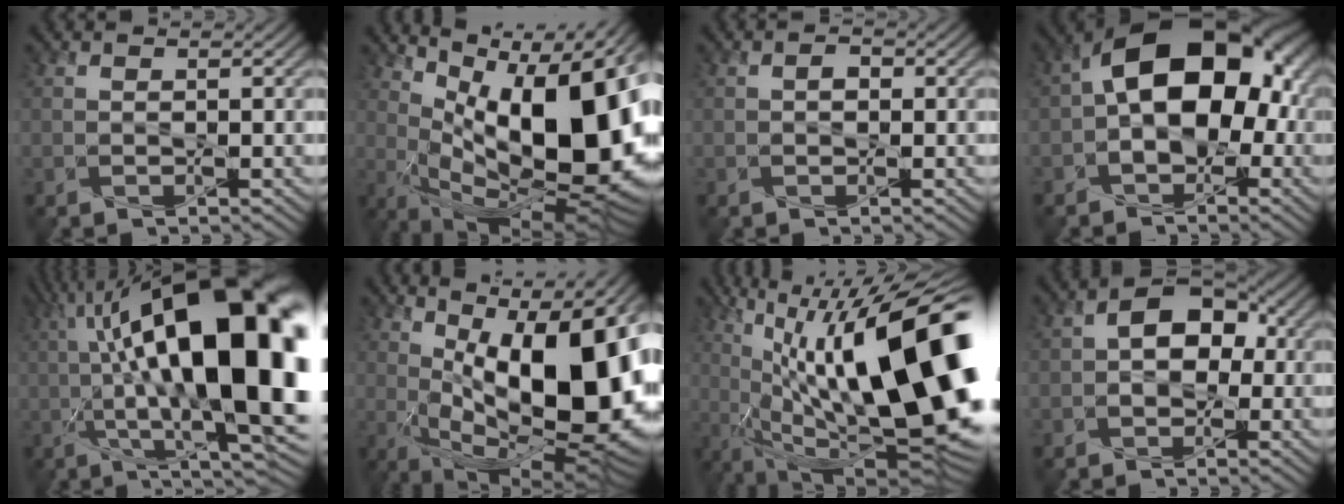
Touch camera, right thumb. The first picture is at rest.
{"total": 18.6, "force": [3.2, 7.6, 16.7], "torque": [-0.242, 0.008, 0.068]}
{"total": 1.1, "force": [0.0, 0.9, 0.7], "torque": [-0.011, -0.002, -0.002]}
{"total": 15.0, "force": [0.5, 9.9, 11.3], "torque": [-0.156, 0.010, 0.003]}
{"total": 23.1, "force": [2.1, 8.2, 21.4], "torque": [-0.315, 0.028, 0.020]}
{"total": 20.3, "force": [2.1, 9.2, 18.0], "torque": [-0.253, 0.011, 0.038]}
{"total": 22.3, "force": [3.4, 7.7, 20.7], "torque": [-0.336, 0.030, 0.055]}
{"total": 5.6, "force": [-0.1, 4.1, 3.8], "torque": [-0.049, 0.009, -0.010]}